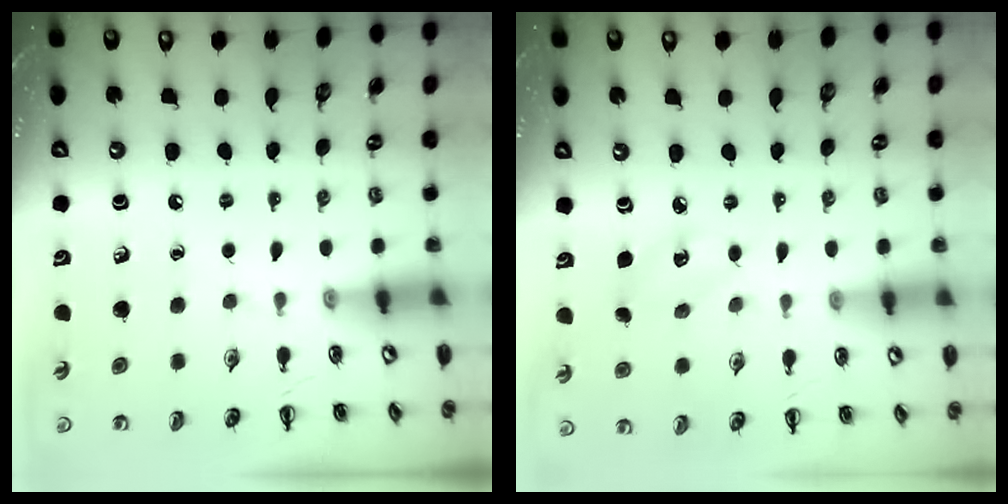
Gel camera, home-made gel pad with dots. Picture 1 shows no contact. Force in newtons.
{"total": 3.5, "press": 3.5, "slide": 0.8}